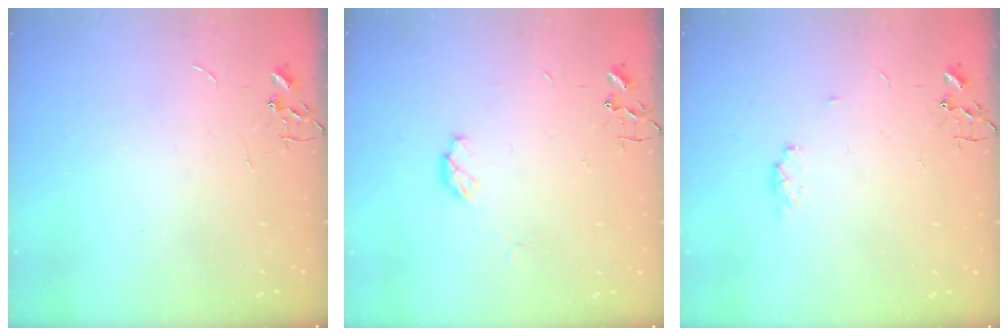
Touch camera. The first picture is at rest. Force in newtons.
{"total": 4.8, "press": 4.8, "slide": 0.3}
{"total": 4.5, "press": 4.5, "slide": 0.9}